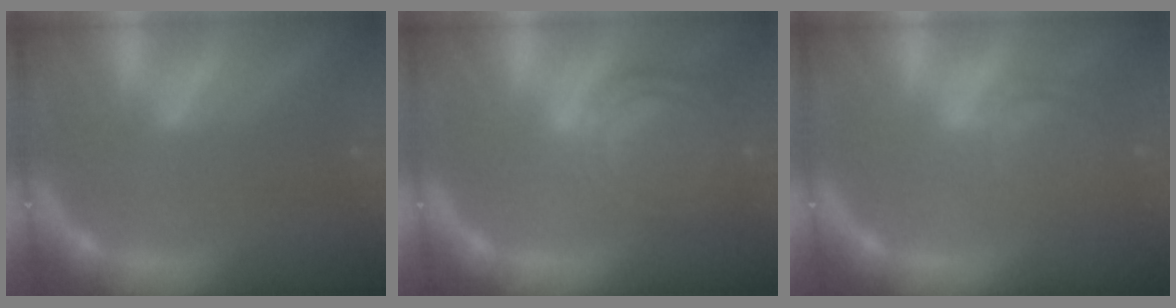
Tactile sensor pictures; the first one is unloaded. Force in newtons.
{"total": 9.1}
{"total": 5.1}